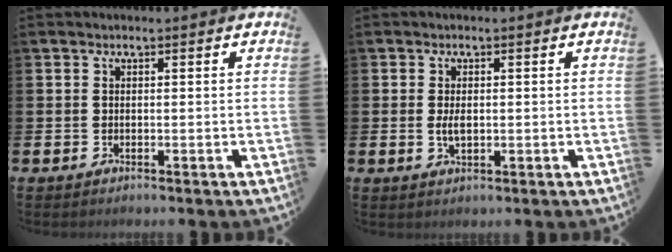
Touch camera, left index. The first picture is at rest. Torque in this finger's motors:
{"motor_torque": [0.50, 0.17, 0.04, 0.11]}